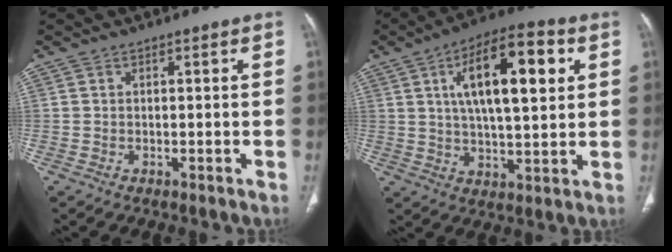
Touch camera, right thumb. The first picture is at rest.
{"total": 17.0, "force": [5.1, 6.5, 14.9], "torque": [-0.217, 0.001, 0.076]}